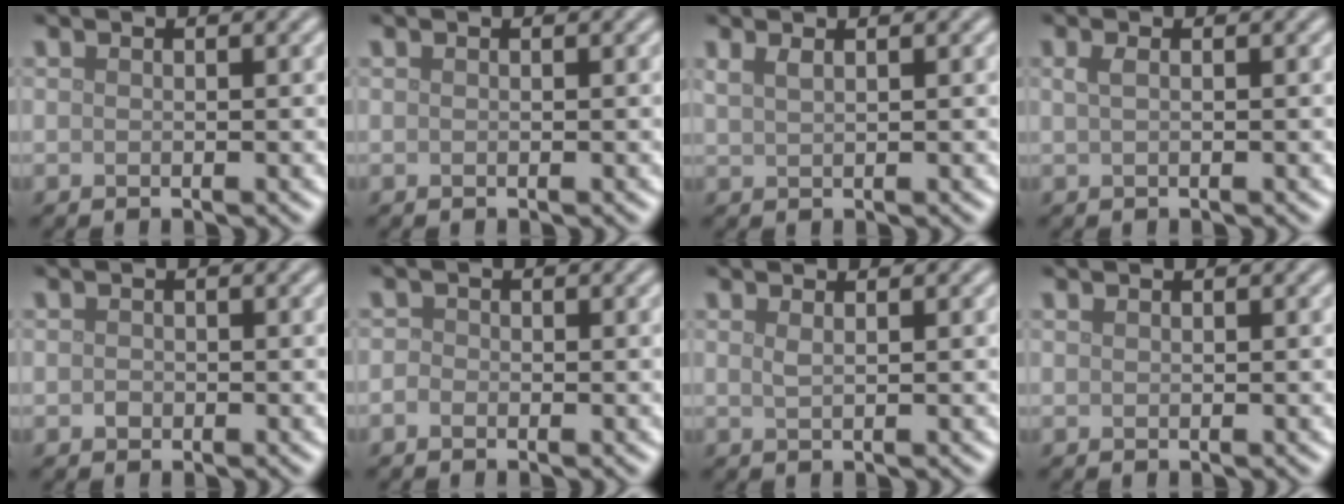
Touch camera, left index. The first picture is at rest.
{"total": 0.0}
{"total": 1.3, "force": [0.8, 0.5, 0.9], "torque": [-0.014, 0.001, 0.016]}
{"total": 0.9, "force": [0.3, 0.3, 0.8], "torque": [-0.016, 0.003, 0.005]}
{"total": 0.6, "force": [-0.2, 0.6, 0.2], "torque": [-0.002, -0.004, -0.005]}
{"total": 0.8, "force": [-0.5, 0.6, 0.3], "torque": [-0.004, 0.000, -0.012]}
{"total": 1.0, "force": [0.5, 0.4, 0.8], "torque": [-0.008, 0.001, 0.007]}
{"total": 0.0}